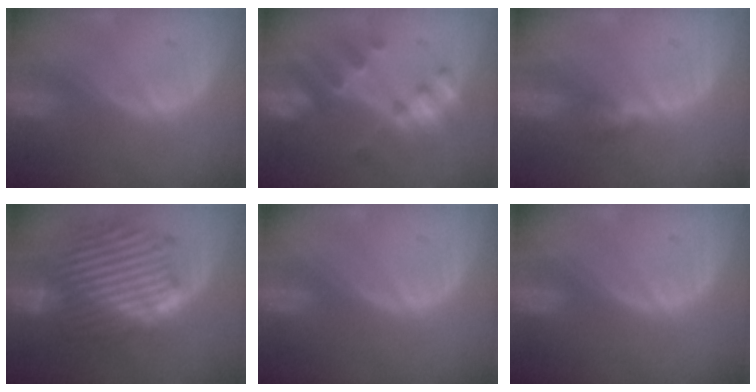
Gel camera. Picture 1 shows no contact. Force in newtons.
{"total": 7.4, "press": 7.2, "slide": 1.9}
{"total": 2.6, "press": 2.5, "slide": 0.7}
{"total": 13.2, "press": 13.2, "slide": 1.0}
{"total": 0.0}
{"total": 0.0}